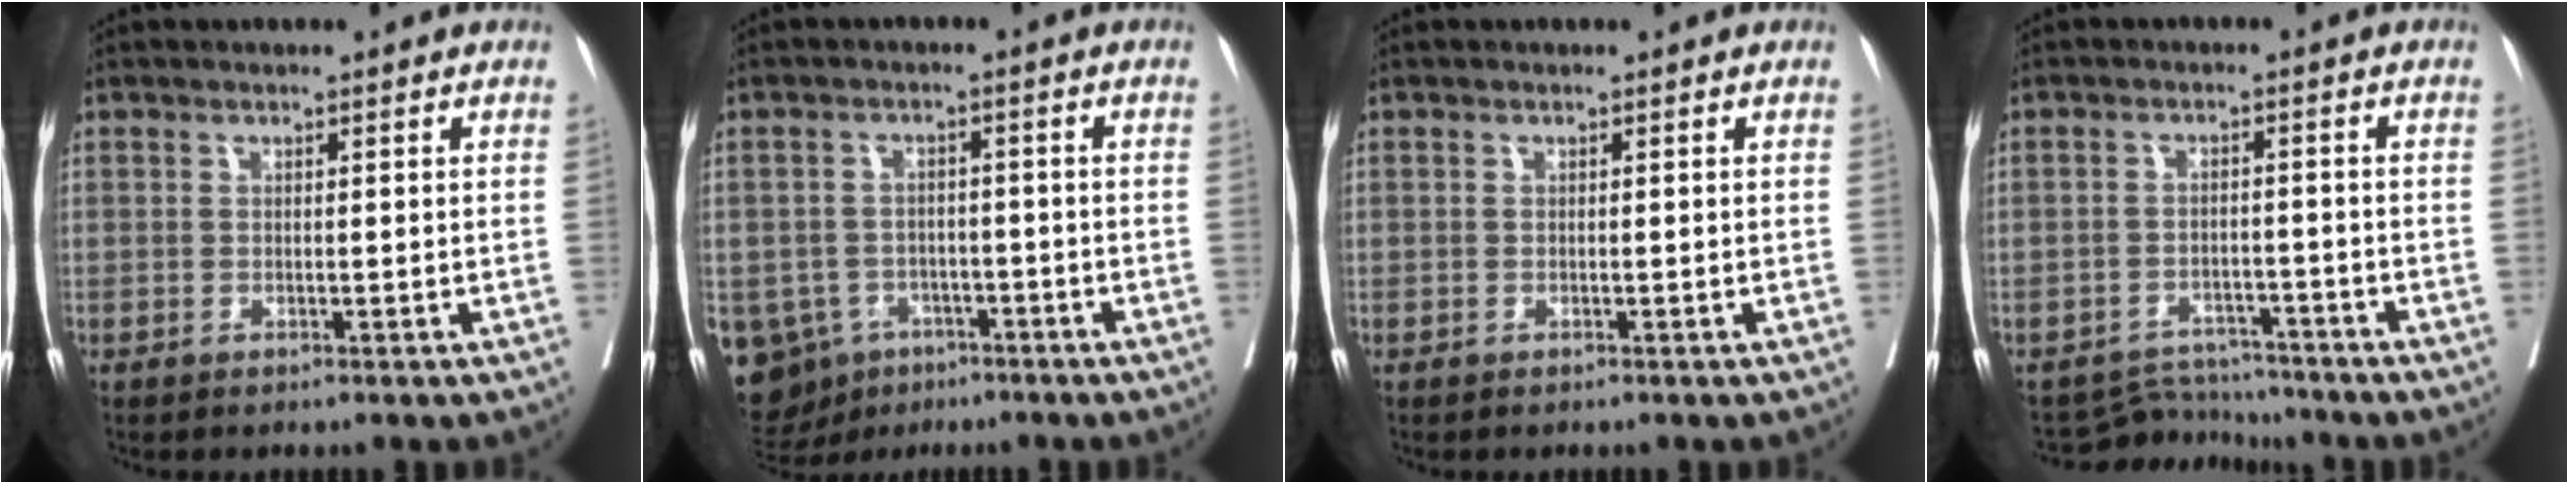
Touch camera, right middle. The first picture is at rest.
{"total": 12.1, "force": [-5.9, 9.9, 3.4], "torque": [-0.098, 0.009, -0.076]}
{"total": 0.0}
{"total": 5.2, "force": [-5.0, 0.6, -1.4], "torque": [0.021, 0.008, -0.078]}